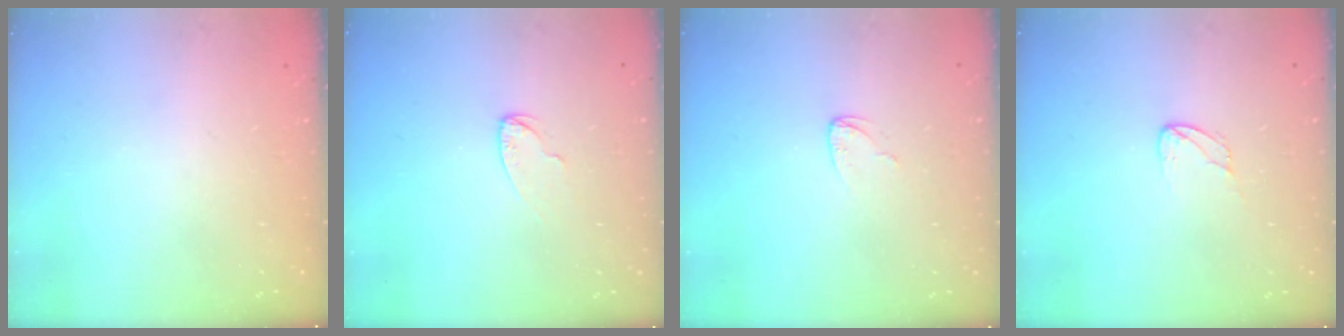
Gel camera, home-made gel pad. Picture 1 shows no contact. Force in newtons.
{"total": 4.7, "press": 4.6, "slide": 0.5}
{"total": 3.0, "press": 3.0, "slide": 0.3}
{"total": 2.9, "press": 2.9, "slide": 0.2}